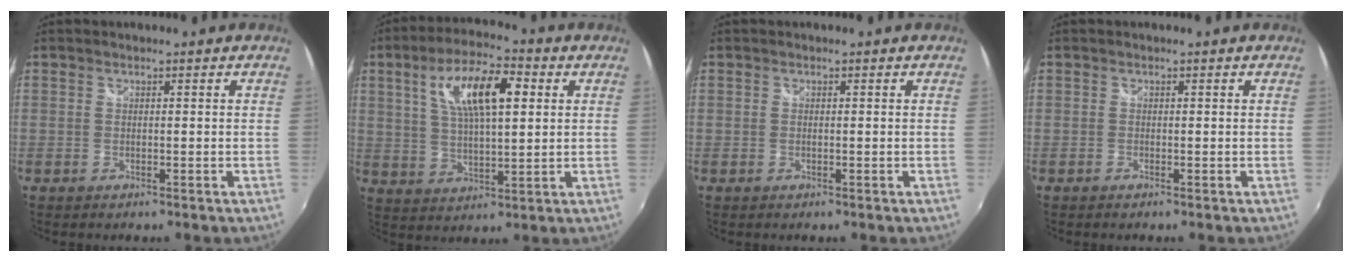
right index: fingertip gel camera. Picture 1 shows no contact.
{"total": 13.2, "force": [4.2, 4.7, 11.6], "torque": [-0.210, 0.019, 0.076]}
{"total": 0.0}
{"total": 0.0}